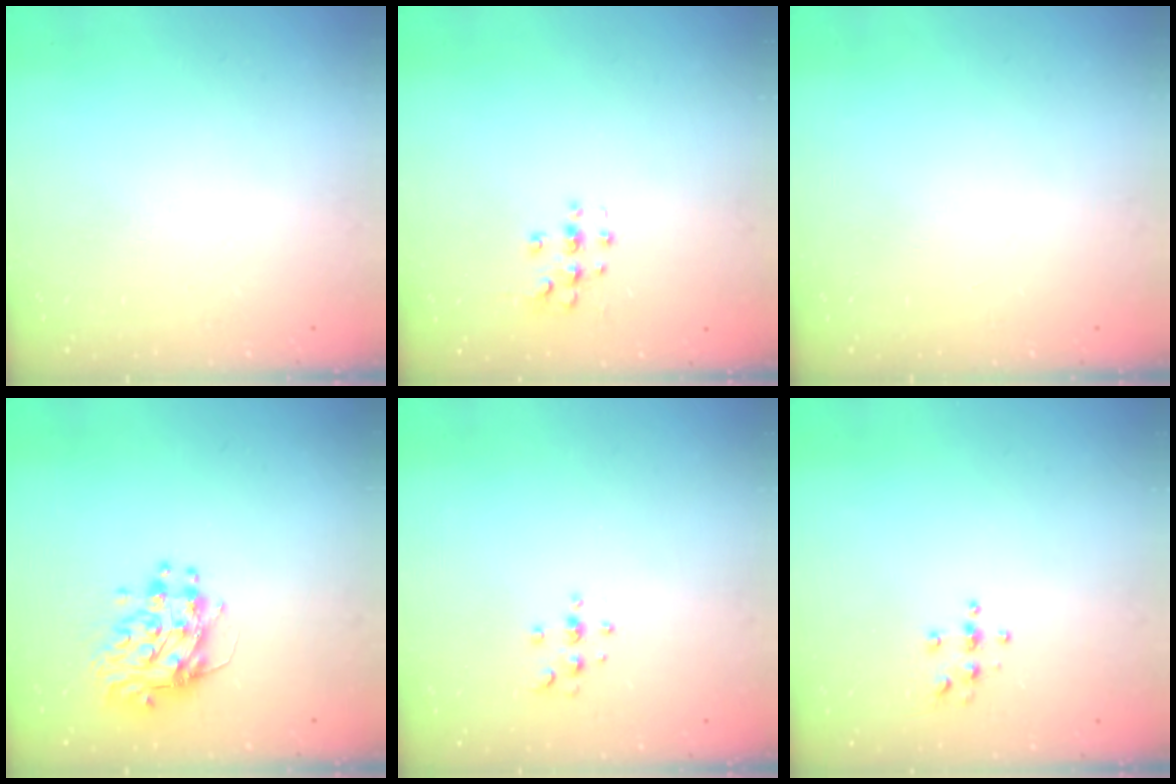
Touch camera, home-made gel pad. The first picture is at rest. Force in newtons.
{"total": 3.9, "press": 3.8, "slide": 0.5}
{"total": 0.0}
{"total": 10.4, "press": 10.4, "slide": 1.0}
{"total": 3.0, "press": 3.0, "slide": 0.4}
{"total": 3.7, "press": 3.7, "slide": 0.4}